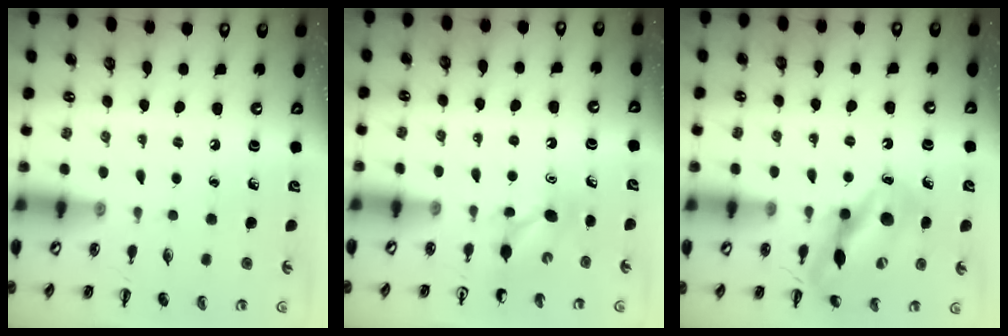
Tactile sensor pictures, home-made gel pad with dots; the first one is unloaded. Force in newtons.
{"total": 2.9, "press": 2.7, "slide": 1.1}
{"total": 13.3, "press": 12.9, "slide": 3.2}